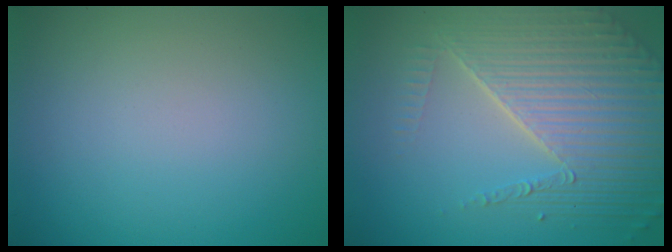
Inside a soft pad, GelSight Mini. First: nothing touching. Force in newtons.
{"total": 7.6, "press": 5.4, "slide": 5.3}